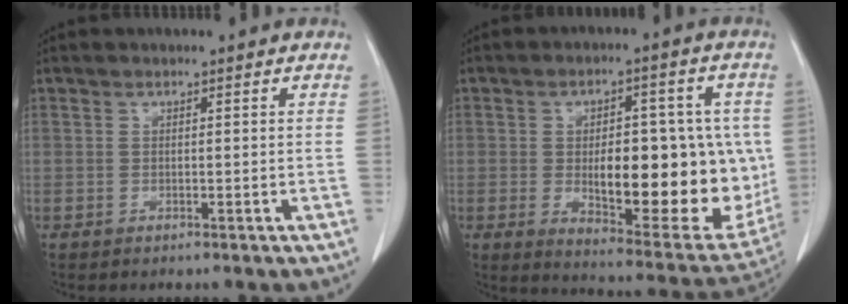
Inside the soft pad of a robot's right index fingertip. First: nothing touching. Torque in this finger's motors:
{"motor_torque": [1.07, -0.20, 0.74, 0.19]}